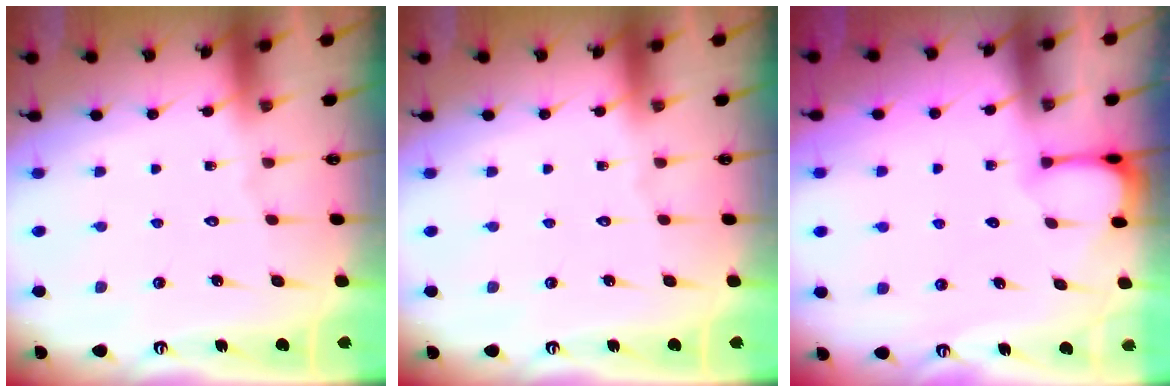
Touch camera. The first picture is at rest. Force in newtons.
{"total": 0.0}
{"total": 2.0, "press": 2.0, "slide": 0.2}